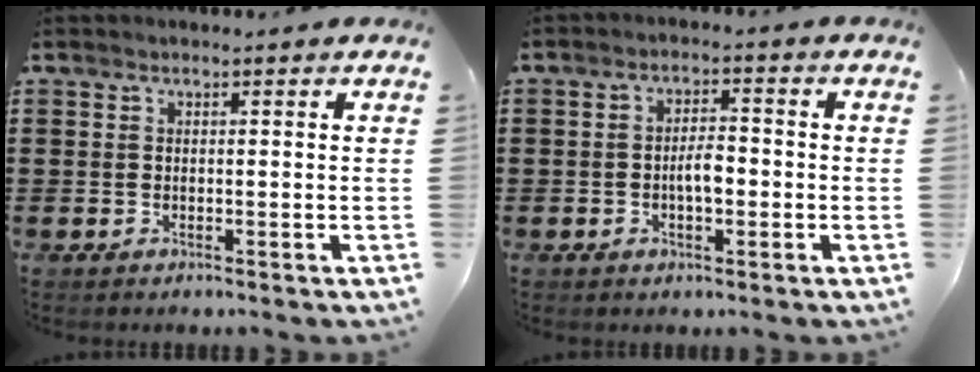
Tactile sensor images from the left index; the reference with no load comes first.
{"total": 3.8, "force": [-0.7, 1.4, 3.5], "torque": [-0.056, 0.003, -0.017]}